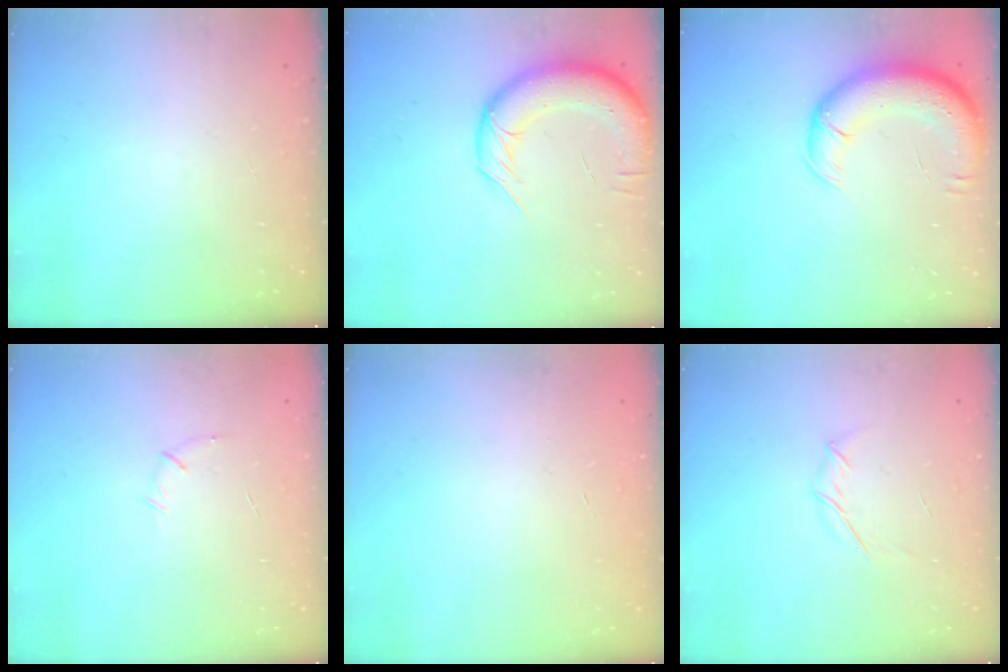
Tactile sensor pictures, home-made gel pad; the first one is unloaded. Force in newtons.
{"total": 13.9, "press": 13.4, "slide": 3.7}
{"total": 13.2, "press": 12.8, "slide": 3.3}
{"total": 5.2, "press": 5.0, "slide": 1.1}
{"total": 0.6, "press": 0.5, "slide": 0.2}
{"total": 3.8, "press": 3.7, "slide": 0.9}